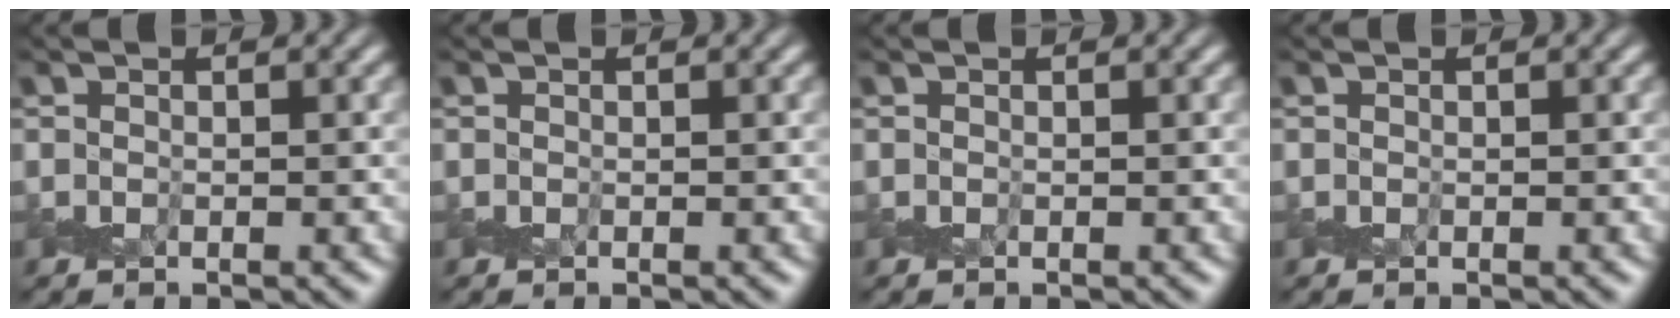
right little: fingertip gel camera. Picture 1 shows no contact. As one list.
[{"total": 0.0}, {"total": 0.0}, {"total": 0.0}]